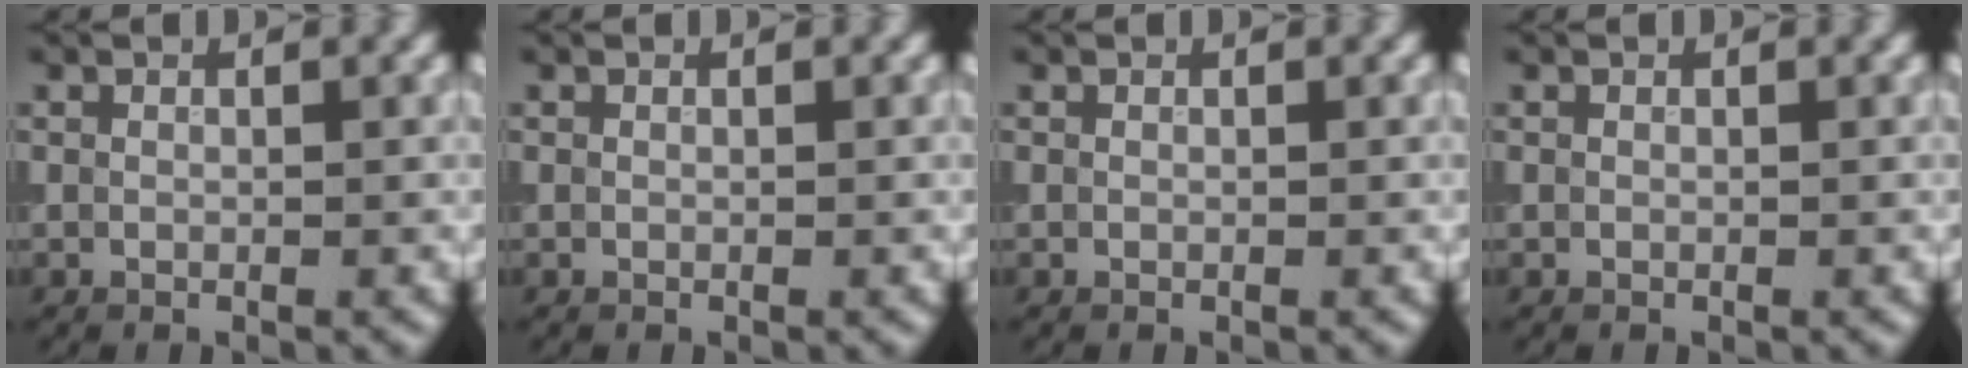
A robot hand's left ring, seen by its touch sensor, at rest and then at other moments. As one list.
[{"total": 0.0}, {"total": 0.0}, {"total": 0.0}]